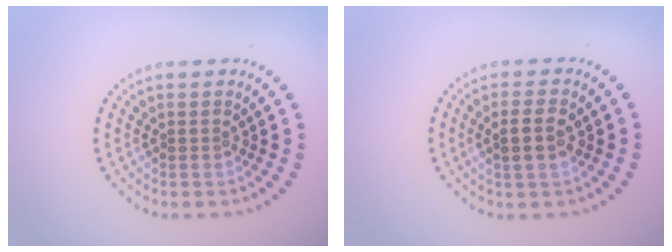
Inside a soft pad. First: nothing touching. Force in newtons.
{"total": 2.6, "press": 2.6, "slide": 0.3}